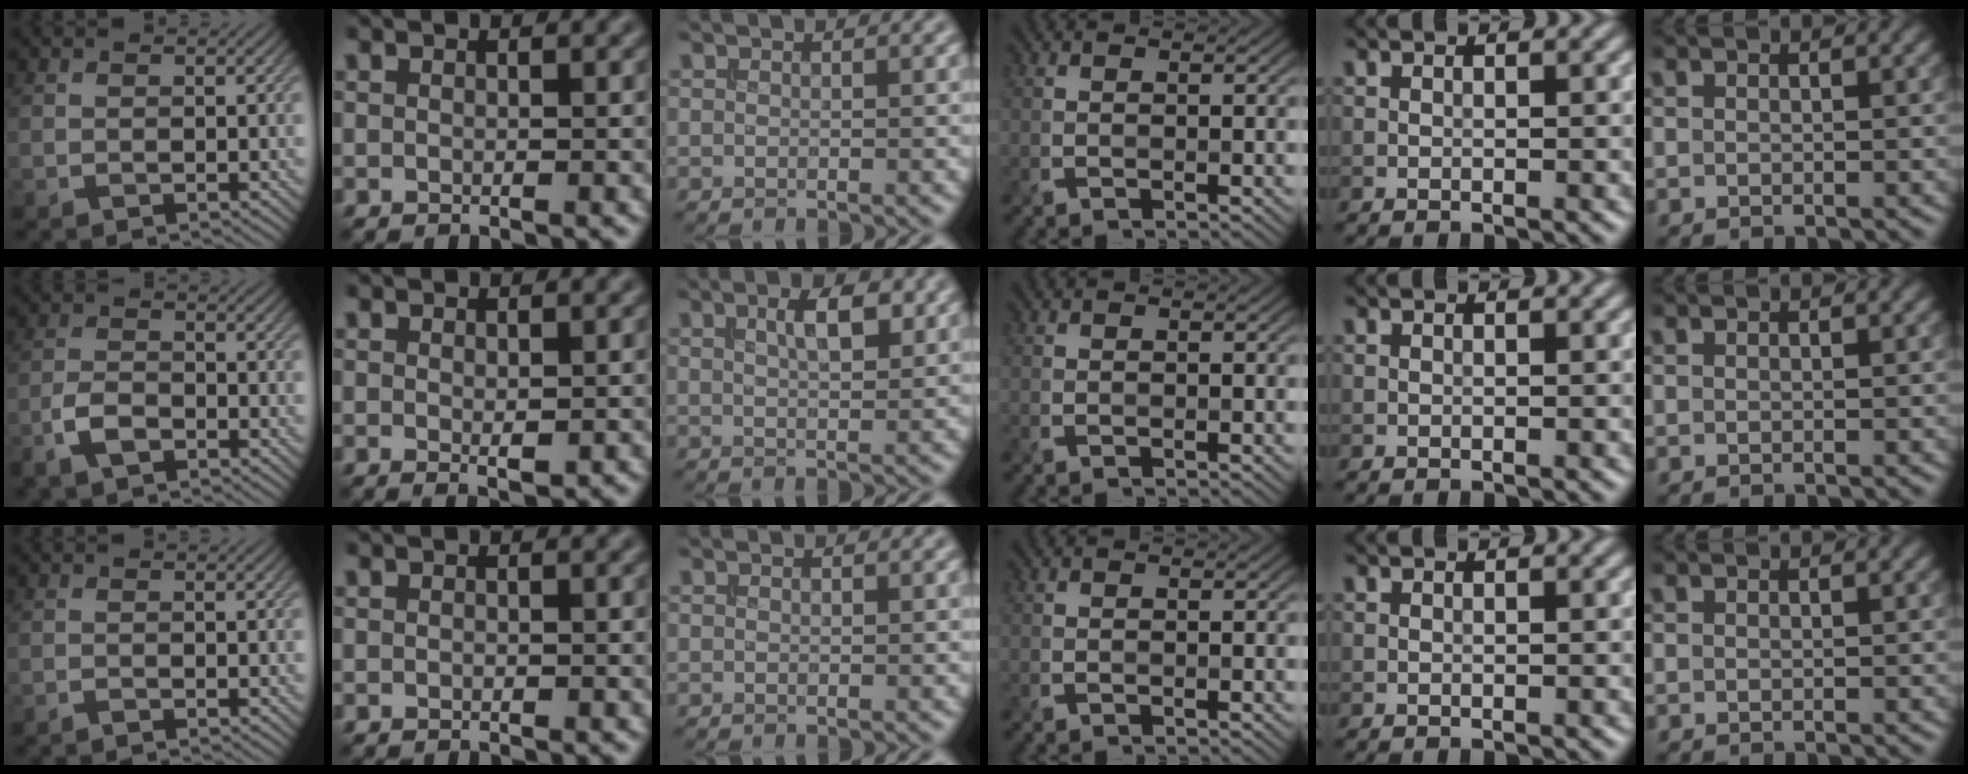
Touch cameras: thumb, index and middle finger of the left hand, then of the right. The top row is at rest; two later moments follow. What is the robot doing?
{"motion": "extract", "object": "file holder"}